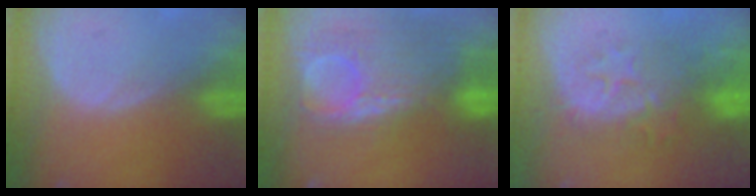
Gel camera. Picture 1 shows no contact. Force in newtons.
{"total": 12.4, "press": 10.5, "slide": 6.5}
{"total": 8.6, "press": 8.3, "slide": 2.1}